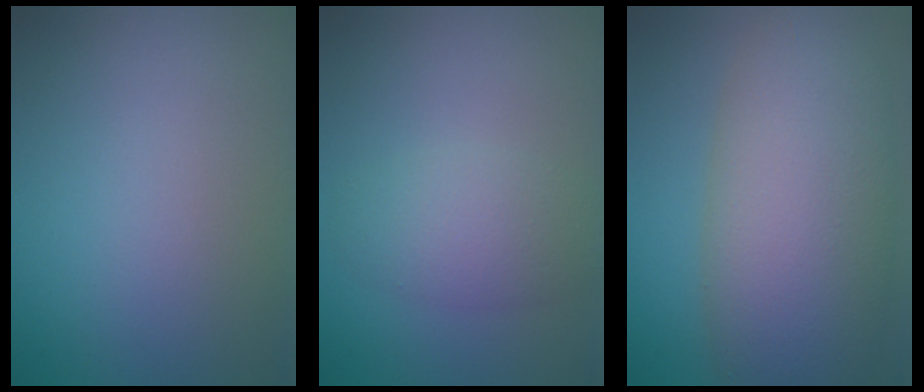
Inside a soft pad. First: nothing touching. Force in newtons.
{"total": 3.2, "press": 3.2, "slide": 0.1}
{"total": 10.3, "press": 10.2, "slide": 0.7}